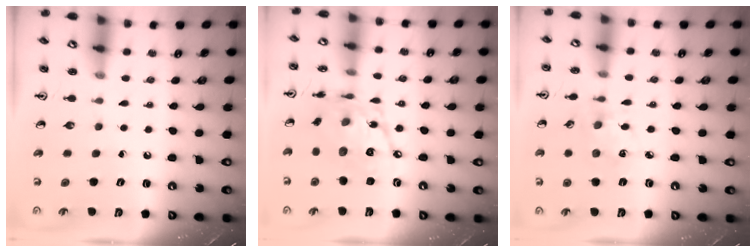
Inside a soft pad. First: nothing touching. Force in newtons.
{"total": 16.7, "press": 16.6, "slide": 1.7}
{"total": 4.2, "press": 4.1, "slide": 1.0}